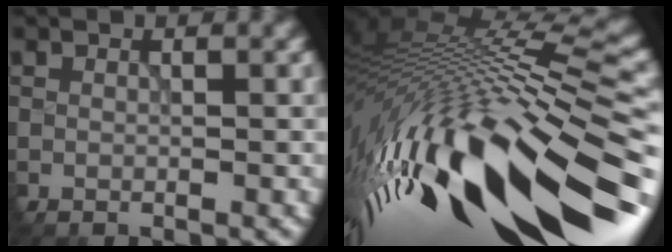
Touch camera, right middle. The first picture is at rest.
{"total": 17.0, "force": [-6.5, 4.8, 14.9], "torque": [-0.296, -0.014, -0.089]}